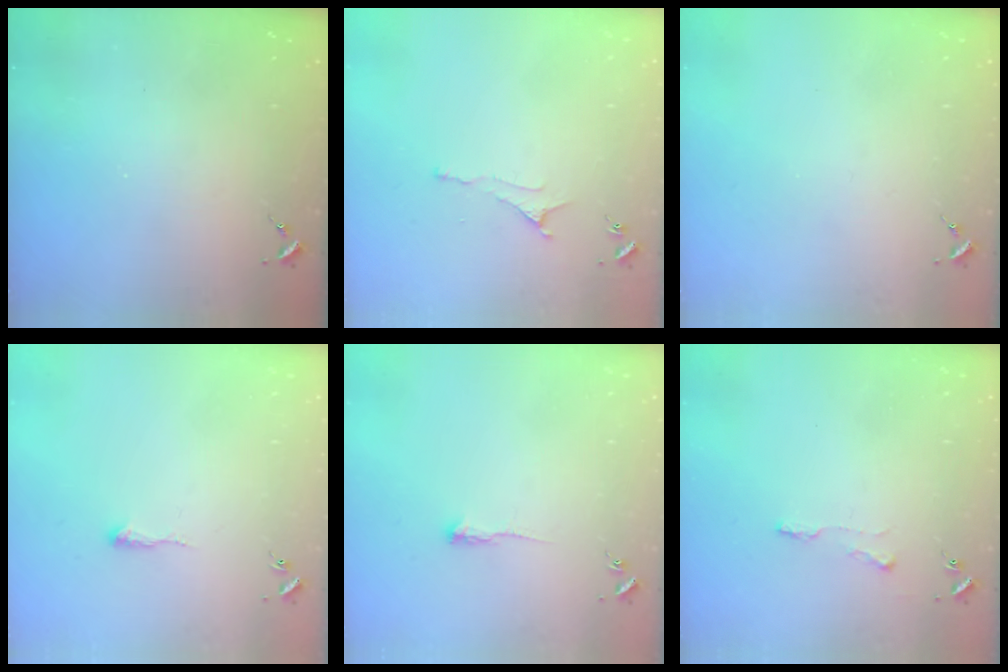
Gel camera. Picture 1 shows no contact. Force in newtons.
{"total": 3.8, "press": 3.8, "slide": 0.8}
{"total": 0.0}
{"total": 4.4, "press": 4.3, "slide": 0.7}
{"total": 3.7, "press": 3.7, "slide": 0.5}
{"total": 3.9, "press": 3.9, "slide": 0.3}